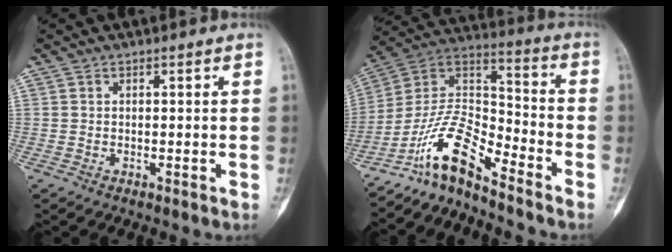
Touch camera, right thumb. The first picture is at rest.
{"total": 11.8, "force": [-9.5, 2.9, 6.3], "torque": [-0.124, 0.099, -0.190]}